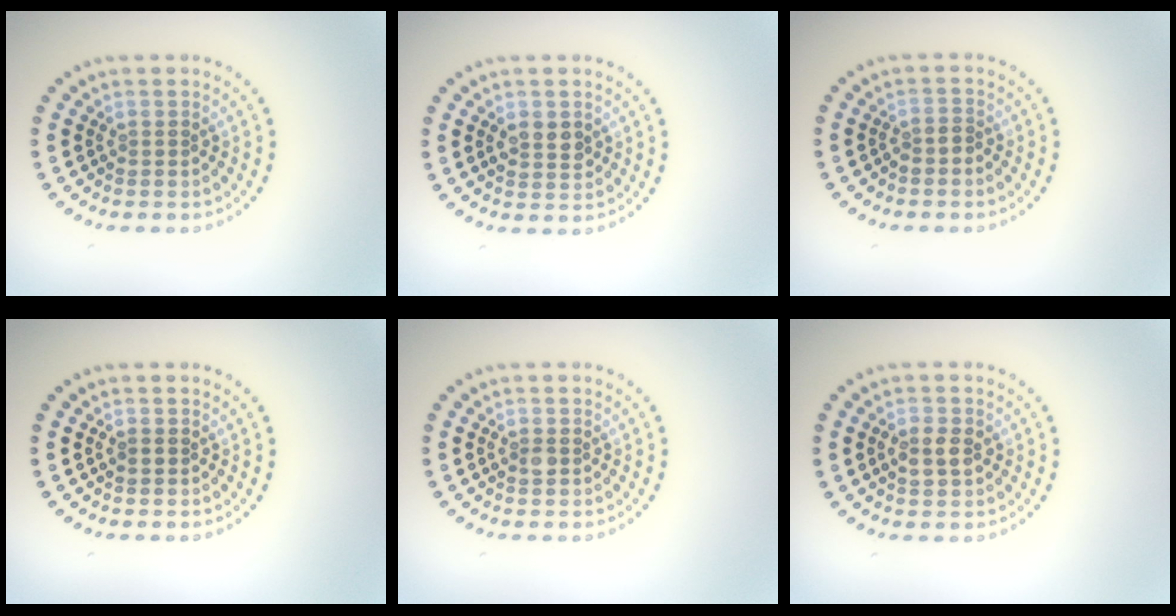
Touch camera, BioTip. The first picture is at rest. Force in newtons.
{"total": 2.1, "press": 2.0, "slide": 0.3}
{"total": 1.0, "press": 0.6, "slide": 0.8}
{"total": 0.9, "press": 0.8, "slide": 0.1}
{"total": 1.0, "press": 1.0, "slide": 0.1}
{"total": 2.2, "press": 2.2, "slide": 0.1}